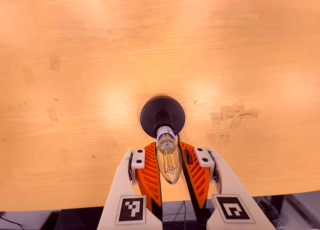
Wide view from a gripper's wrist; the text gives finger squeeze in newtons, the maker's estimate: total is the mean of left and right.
{"total": 11.2, "left": 10.3, "right": 12.2}